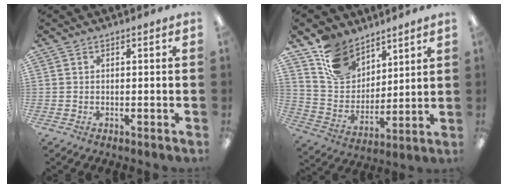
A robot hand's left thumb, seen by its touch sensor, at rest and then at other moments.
{"total": 13.2, "force": [9.6, 8.3, 3.7], "torque": [-0.087, -0.053, 0.190]}